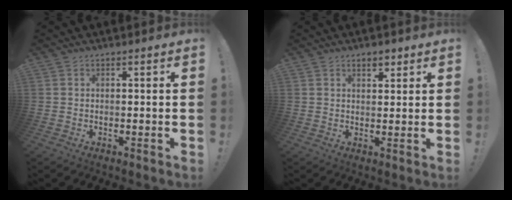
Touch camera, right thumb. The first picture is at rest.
{"total": 3.1, "force": [2.2, 1.6, 1.5], "torque": [-0.012, -0.010, 0.036]}